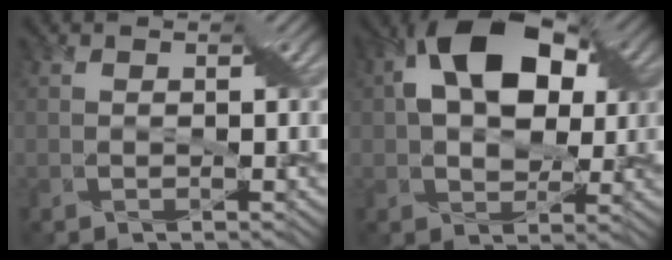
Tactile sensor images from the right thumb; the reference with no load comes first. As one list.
[{"total": 14.3, "force": [4.5, 9.0, 10.2], "torque": [-0.182, 0.032, 0.063]}]